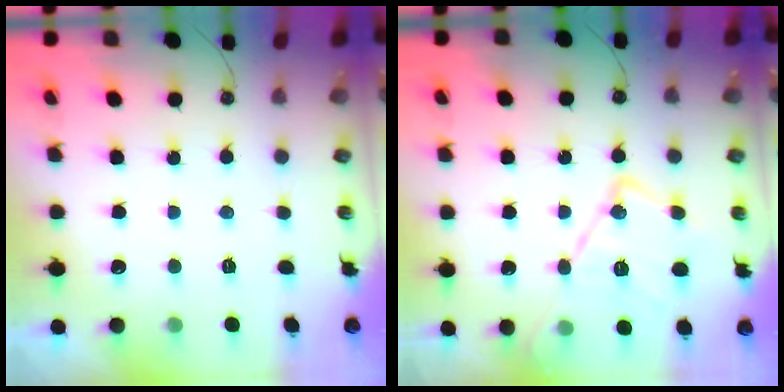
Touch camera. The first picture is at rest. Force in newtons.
{"total": 19.2, "press": 19.1, "slide": 1.3}